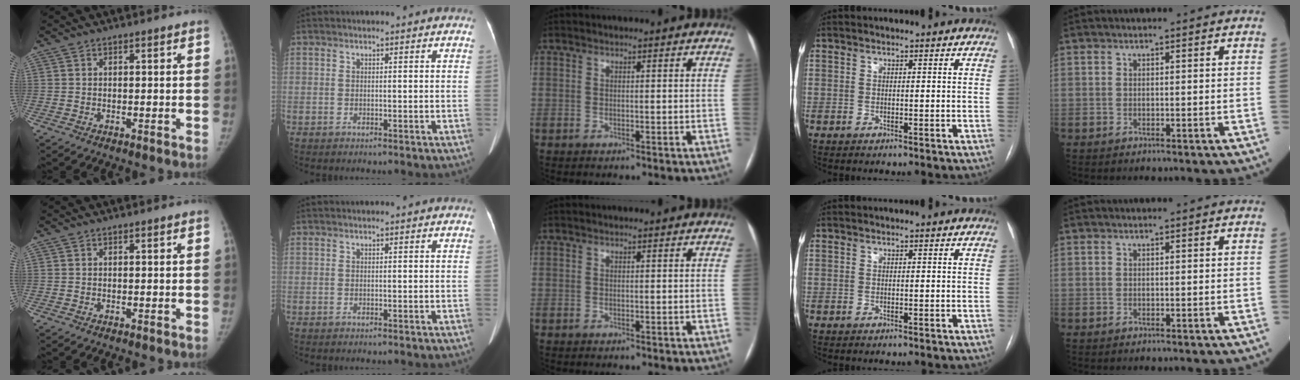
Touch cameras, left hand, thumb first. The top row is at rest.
{}